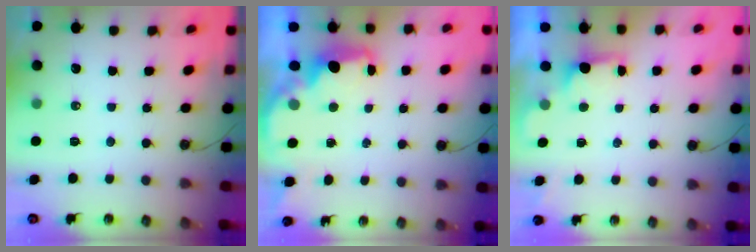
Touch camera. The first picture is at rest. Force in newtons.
{"total": 2.2, "press": 2.1, "slide": 0.7}
{"total": 0.9, "press": 0.4, "slide": 0.8}